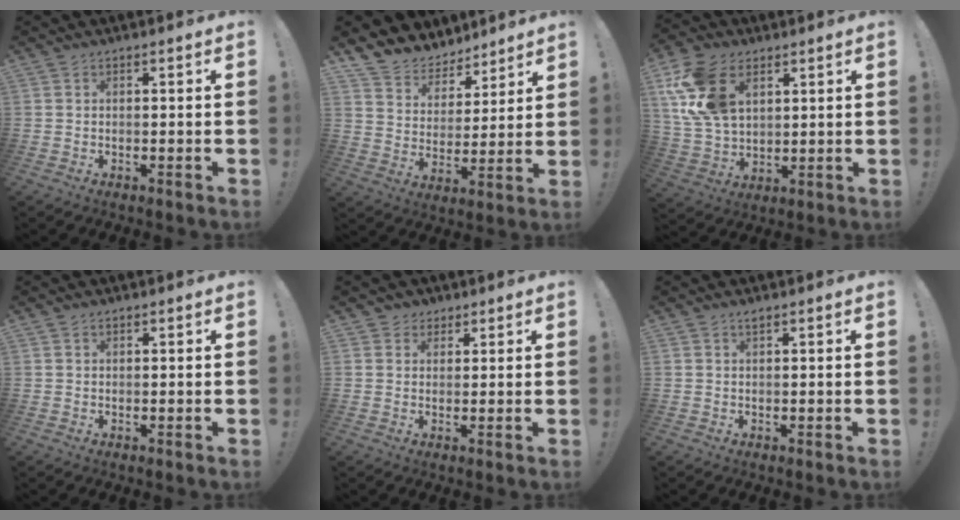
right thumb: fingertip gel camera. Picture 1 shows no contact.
{"total": 9.1, "force": [7.2, 5.5, 0.7], "torque": [-0.022, -0.064, 0.141]}
{"total": 16.7, "force": [6.7, 11.1, 10.5], "torque": [-0.214, -0.017, 0.133]}
{"total": 0.5, "force": [0.4, 0.4, 0.1], "torque": [0.003, -0.002, 0.006]}
{"total": 3.3, "force": [2.0, 2.6, 0.3], "torque": [0.001, -0.009, 0.034]}
{"total": 1.0, "force": [0.7, 0.1, 0.7], "torque": [-0.021, 0.004, 0.013]}